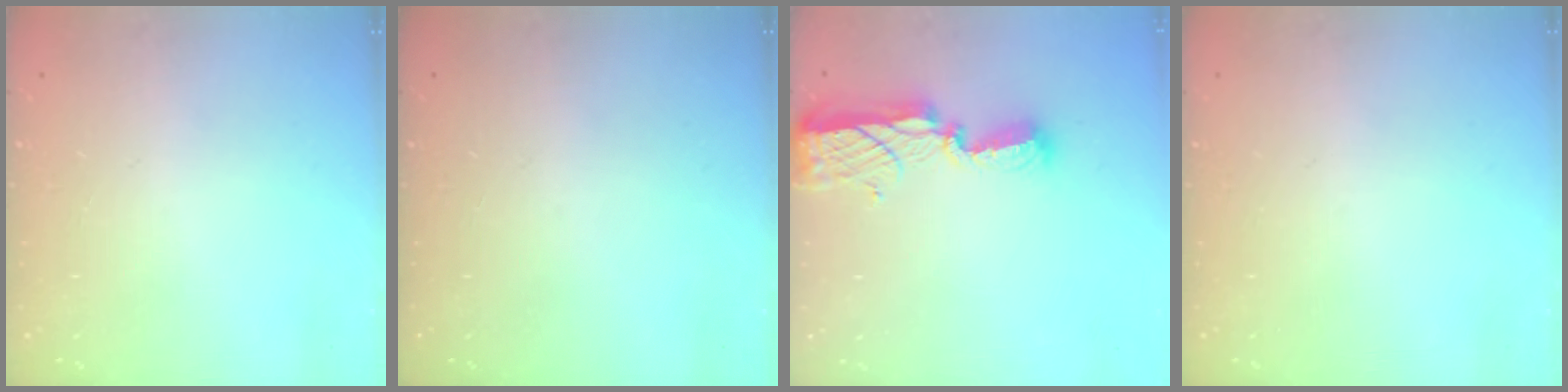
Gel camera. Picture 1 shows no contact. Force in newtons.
{"total": 0.0}
{"total": 8.7, "press": 8.6, "slide": 0.8}
{"total": 0.0}